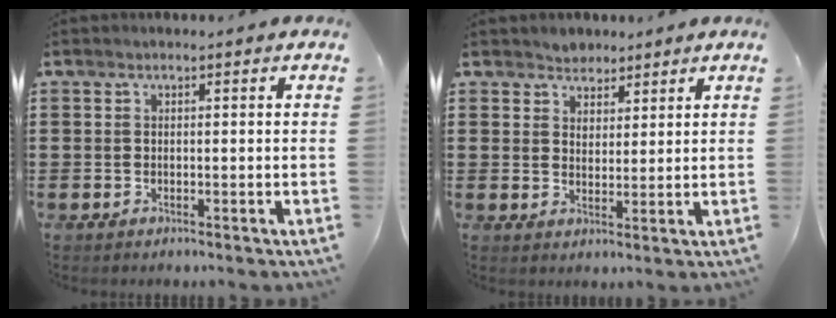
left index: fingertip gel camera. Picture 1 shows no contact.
{"total": 3.1, "force": [2.3, 2.0, -0.3], "torque": [-0.008, 0.007, 0.044]}